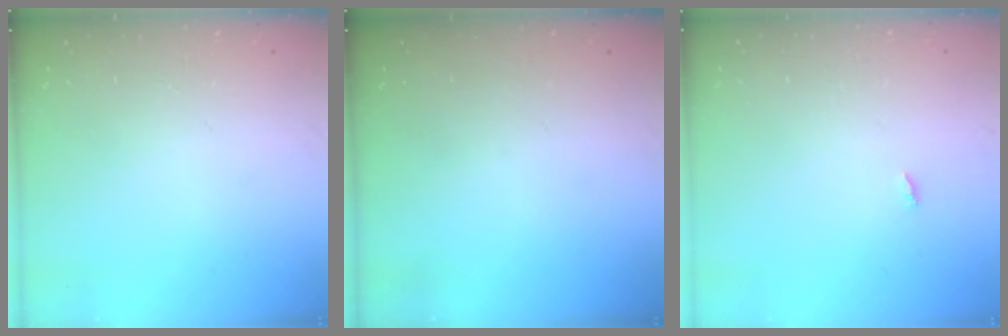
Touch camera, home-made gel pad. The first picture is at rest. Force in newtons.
{"total": 0.0}
{"total": 1.8, "press": 1.8, "slide": 0.2}